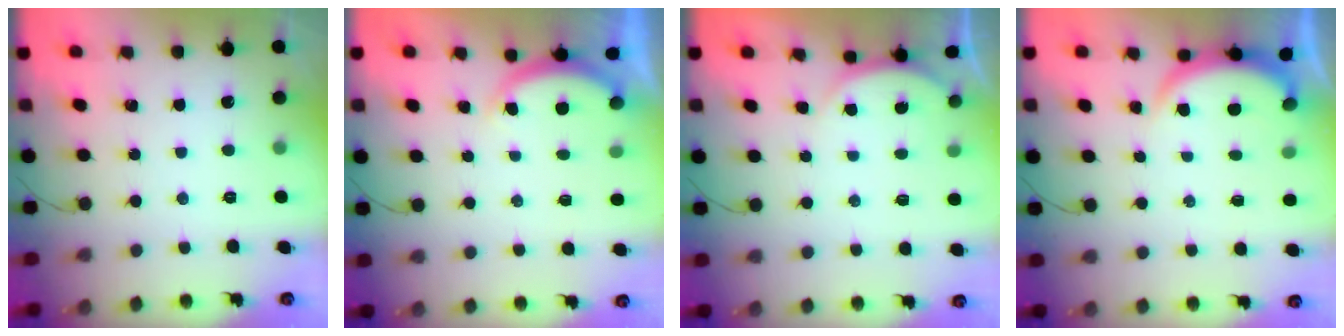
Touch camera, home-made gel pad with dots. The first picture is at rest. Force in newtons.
{"total": 3.2, "press": 3.2, "slide": 0.6}
{"total": 3.2, "press": 3.2, "slide": 0.7}
{"total": 3.2, "press": 3.2, "slide": 0.6}